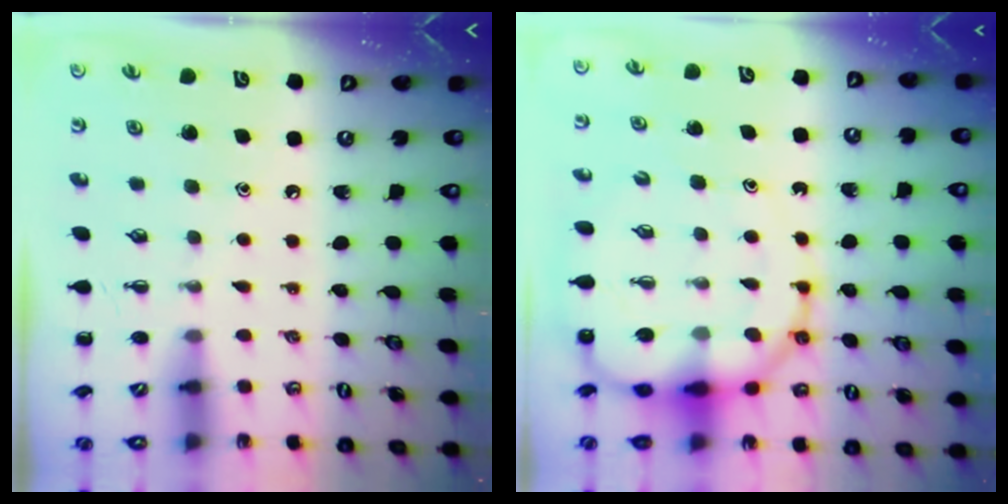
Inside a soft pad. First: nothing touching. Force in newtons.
{"total": 13.3, "press": 12.8, "slide": 3.7}